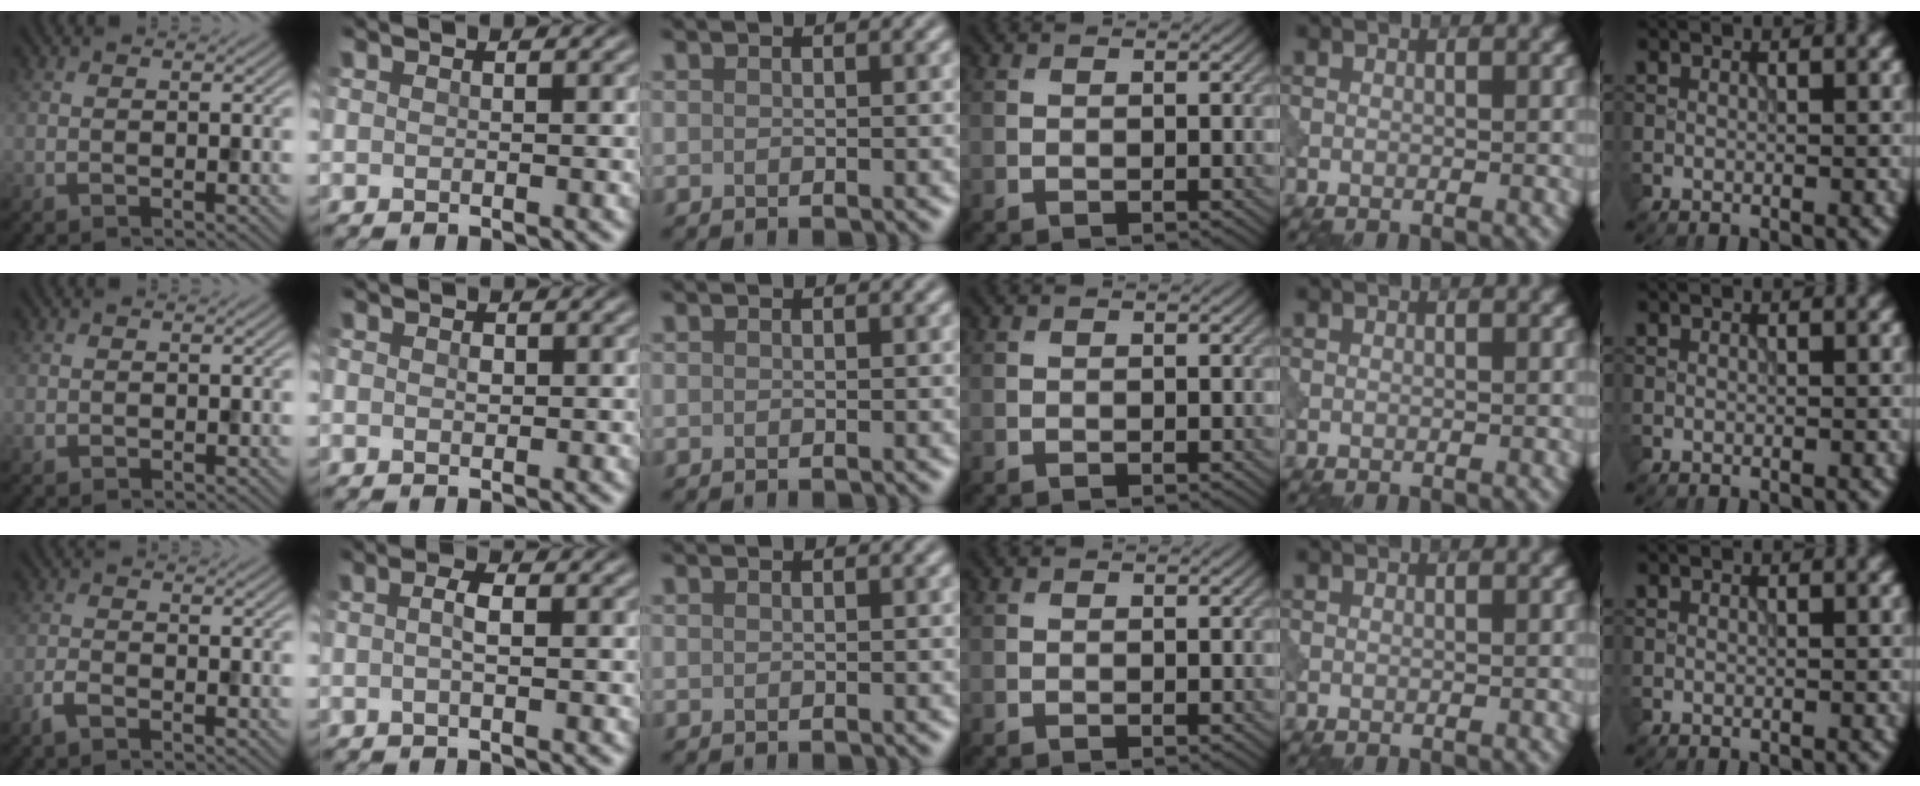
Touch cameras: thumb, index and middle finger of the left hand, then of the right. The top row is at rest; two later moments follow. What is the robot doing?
{"motion": "dispense", "object": "pipette"}